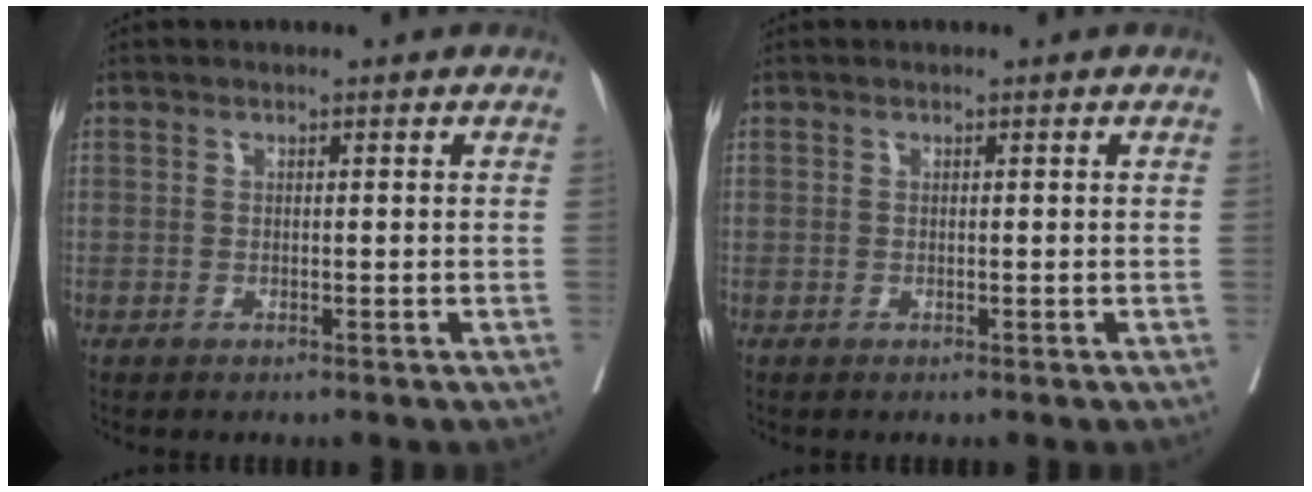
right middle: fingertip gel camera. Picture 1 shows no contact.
{"total": 0.0}